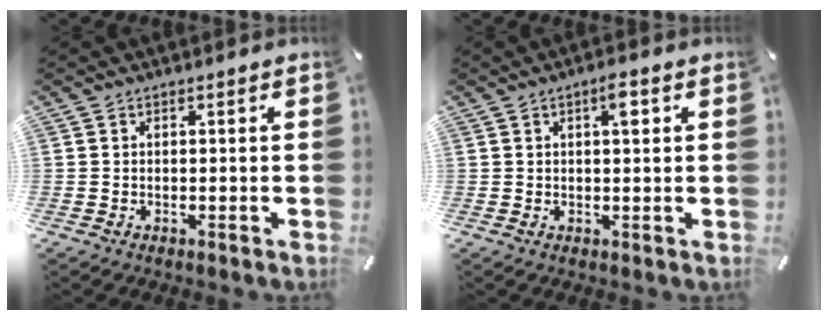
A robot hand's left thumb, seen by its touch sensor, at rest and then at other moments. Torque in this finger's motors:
{"motor_torque": [0.04, -0.01, 0.46, 0.02, 0.06]}